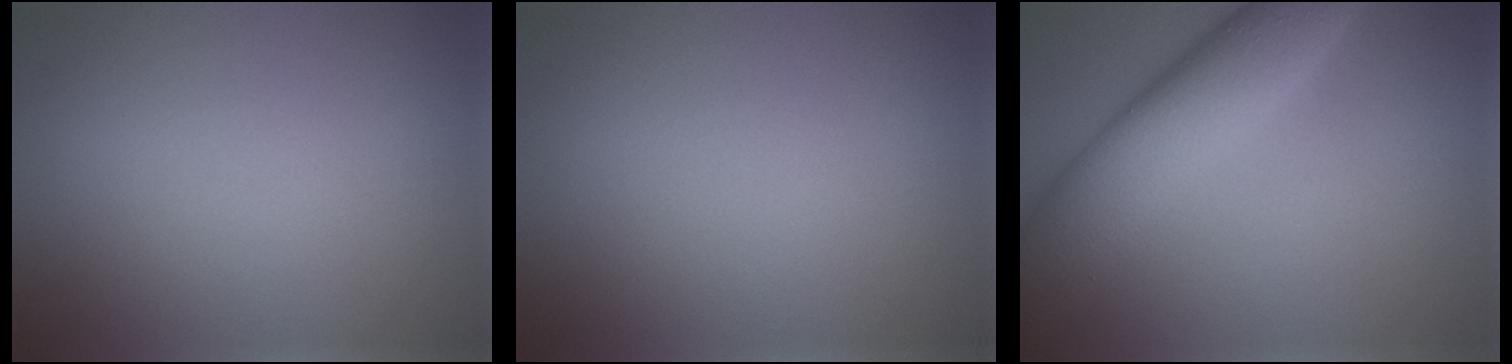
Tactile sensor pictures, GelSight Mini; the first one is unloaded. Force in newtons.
{"total": 0.0}
{"total": 8.5, "press": 8.5, "slide": 0.4}